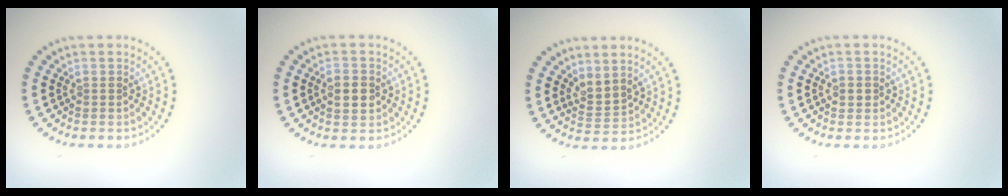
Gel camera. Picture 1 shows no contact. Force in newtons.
{"total": 2.8, "press": 2.8, "slide": 0.0}
{"total": 2.1, "press": 1.4, "slide": 1.5}
{"total": 1.0, "press": 1.0, "slide": 0.3}